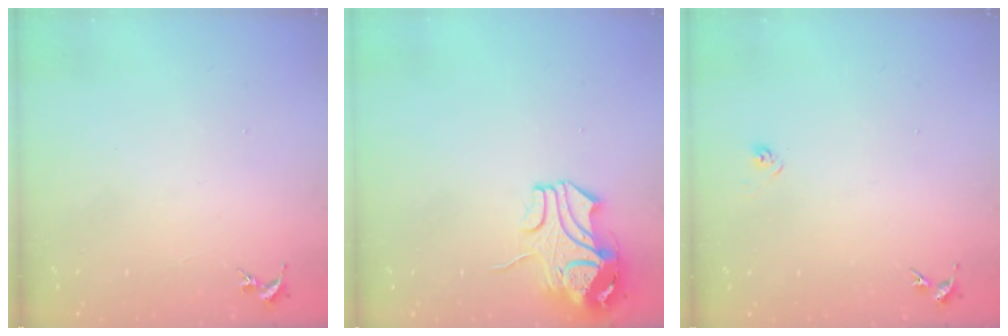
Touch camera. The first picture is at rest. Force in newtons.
{"total": 10.5, "press": 10.4, "slide": 1.1}
{"total": 3.3, "press": 3.2, "slide": 0.8}